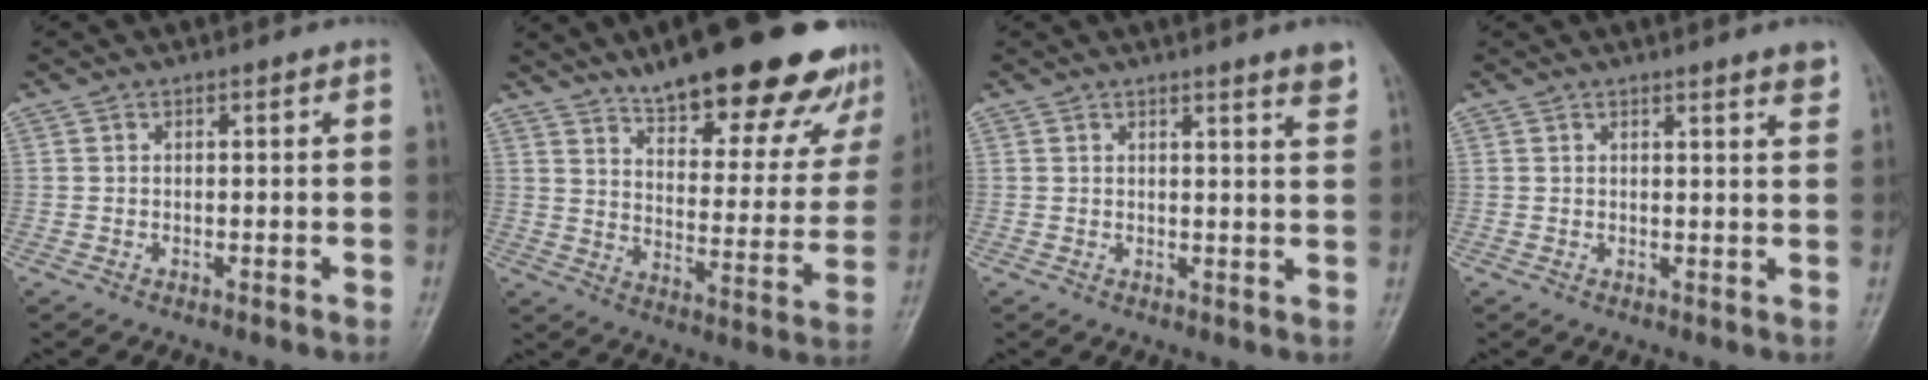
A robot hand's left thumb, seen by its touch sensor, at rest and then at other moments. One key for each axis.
{"total": 26.8, "fx": 20.1, "fy": 8.1, "fz": 15.7, "tx": -0.172, "ty": -0.082, "tz": 0.271}
{"total": 3.6, "fx": 2.8, "fy": -0.1, "fz": 2.2, "tx": -0.025, "ty": -0.024, "tz": 0.034}
{"total": 2.9, "fx": 2.4, "fy": 0.0, "fz": 1.7, "tx": -0.018, "ty": -0.018, "tz": 0.028}